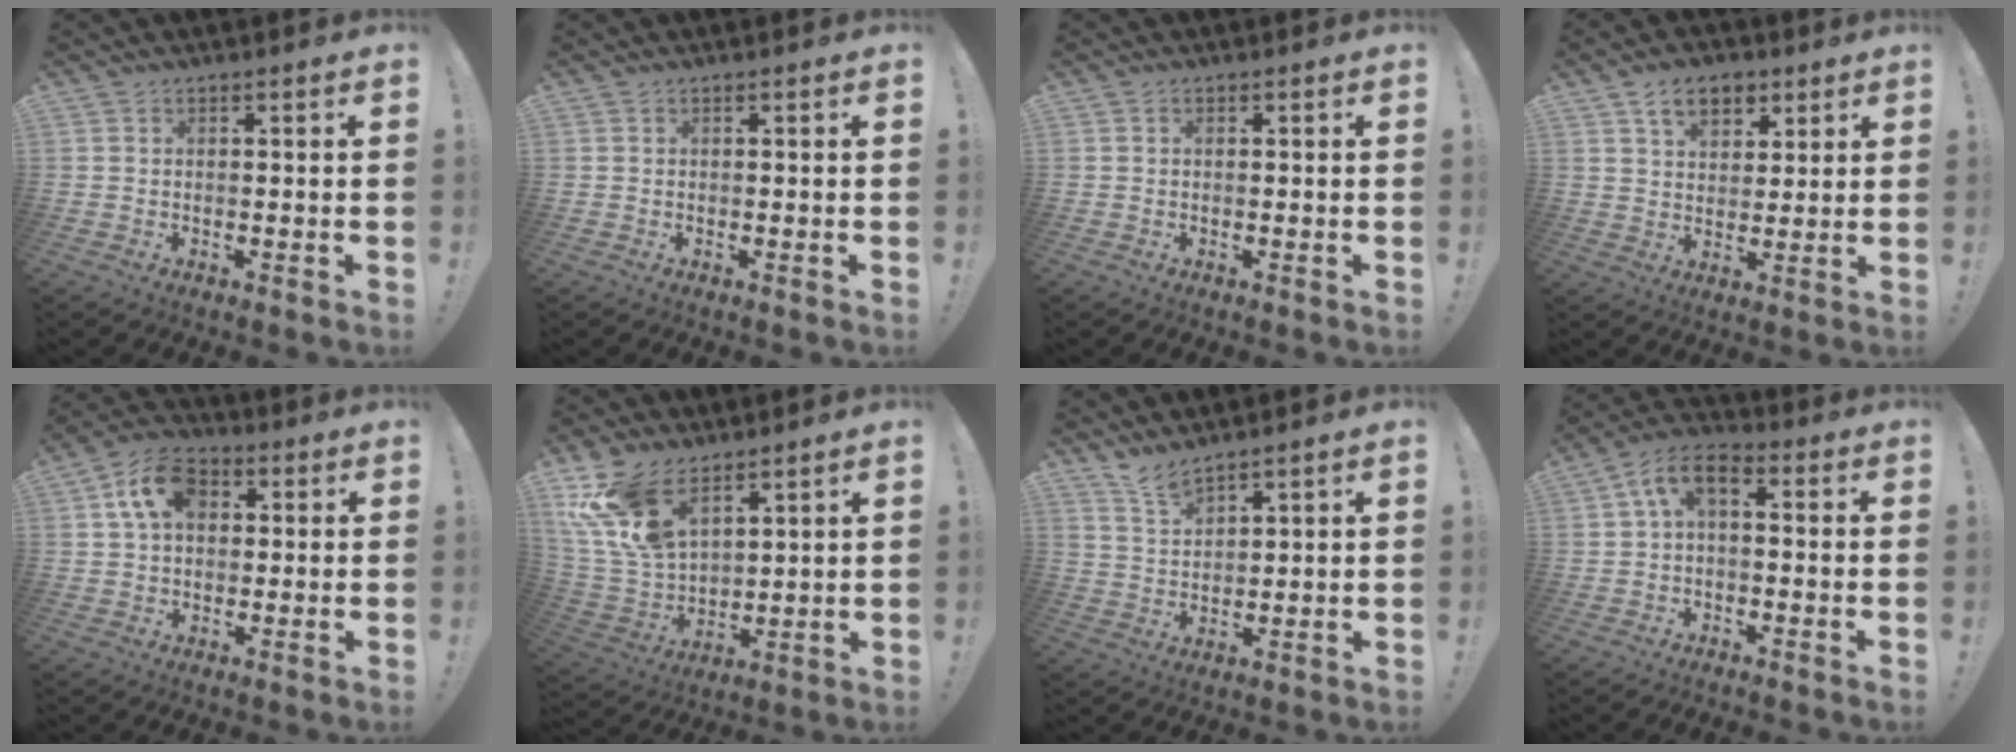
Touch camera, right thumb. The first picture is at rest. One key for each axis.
{"total": 0.0}
{"total": 0.0}
{"total": 9.4, "fx": 5.1, "fy": 6.2, "fz": 4.8, "tx": -0.069, "ty": -0.013, "tz": 0.096}
{"total": 11.3, "fx": 3.4, "fy": 7.8, "fz": 7.5, "tx": -0.126, "ty": 0.014, "tz": 0.068}
{"total": 15.7, "fx": 9.9, "fy": 8.5, "fz": 8.9, "tx": -0.192, "ty": -0.057, "tz": 0.190}
{"total": 5.6, "fx": 5.0, "fy": 1.2, "fz": 2.2, "tx": -0.047, "ty": -0.028, "tz": 0.091}
{"total": 6.7, "fx": 0.8, "fy": 3.5, "fz": 5.6, "tx": -0.117, "ty": 0.004, "tz": 0.021}